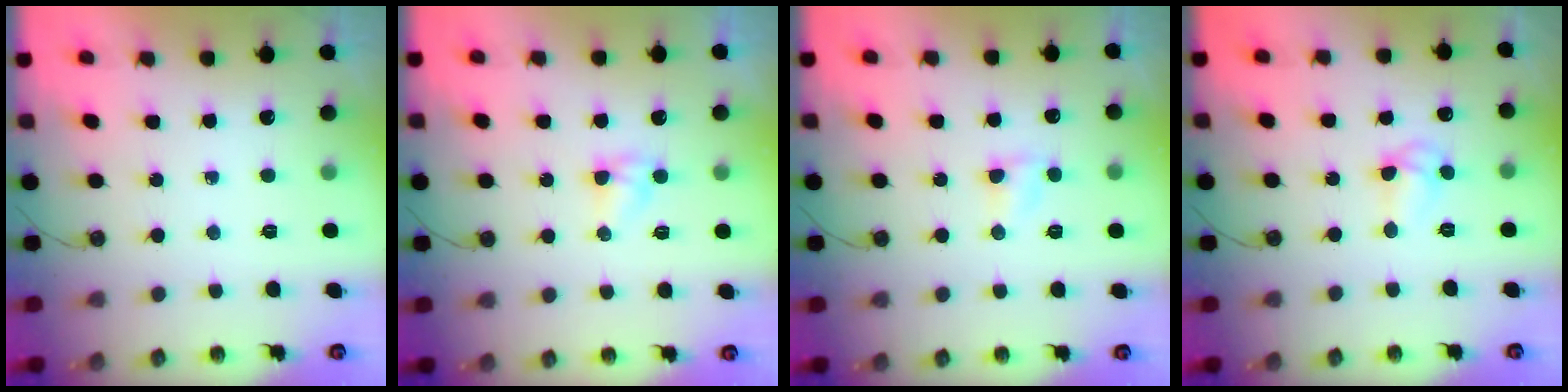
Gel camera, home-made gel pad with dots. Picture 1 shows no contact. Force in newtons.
{"total": 2.8, "press": 2.8, "slide": 0.2}
{"total": 3.6, "press": 3.6, "slide": 0.5}
{"total": 5.7, "press": 5.7, "slide": 0.4}